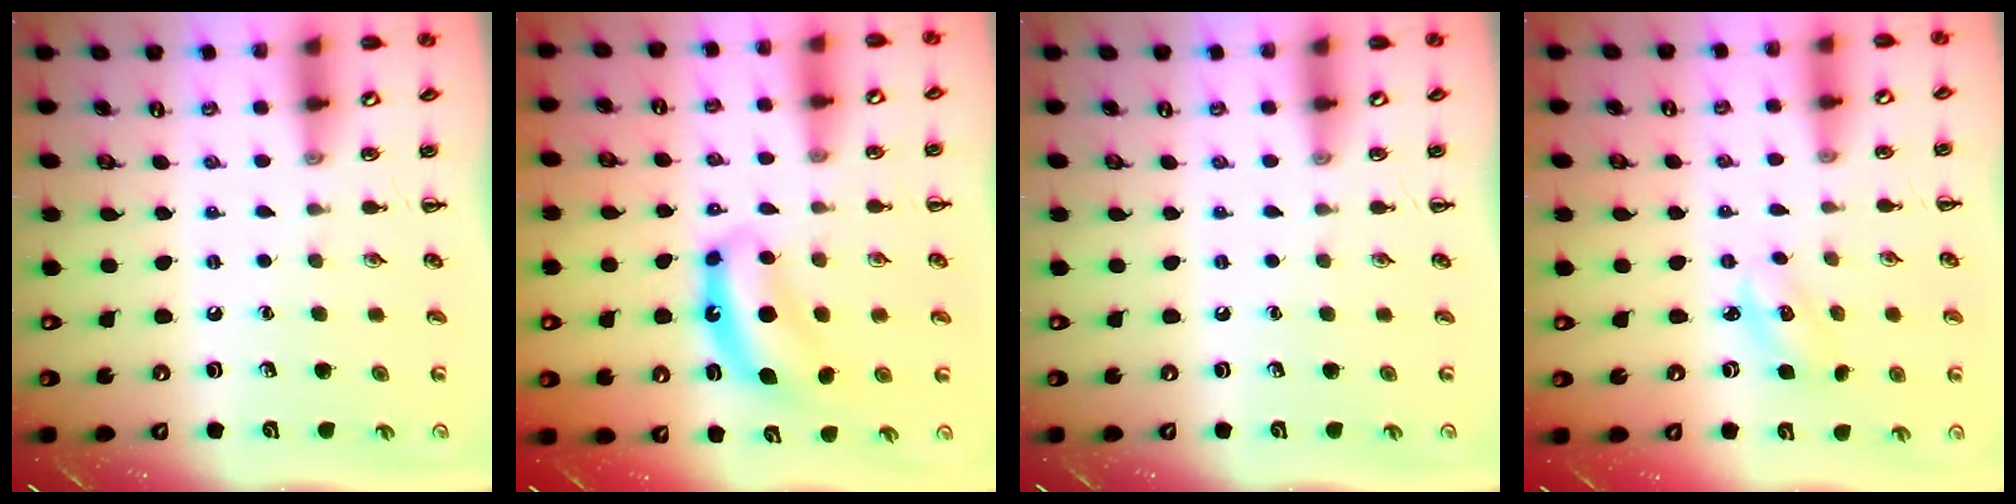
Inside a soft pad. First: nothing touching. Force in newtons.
{"total": 8.2, "press": 8.0, "slide": 1.6}
{"total": 0.0}
{"total": 2.8, "press": 2.8, "slide": 0.7}